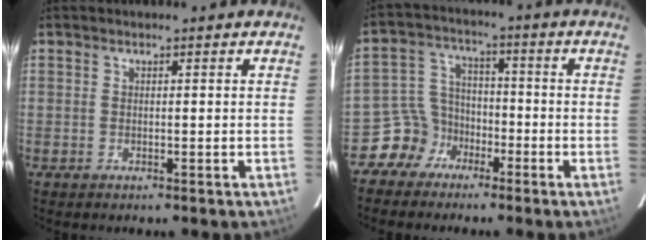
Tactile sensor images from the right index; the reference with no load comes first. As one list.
[{"total": 7.1, "force": [-4.7, 5.2, 0.3], "torque": [-0.018, 0.033, -0.094]}]